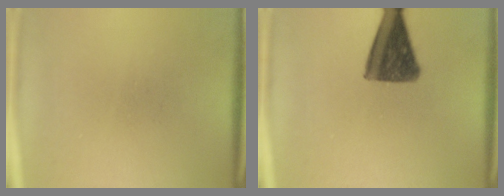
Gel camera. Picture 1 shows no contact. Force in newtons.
{"total": 11.8}